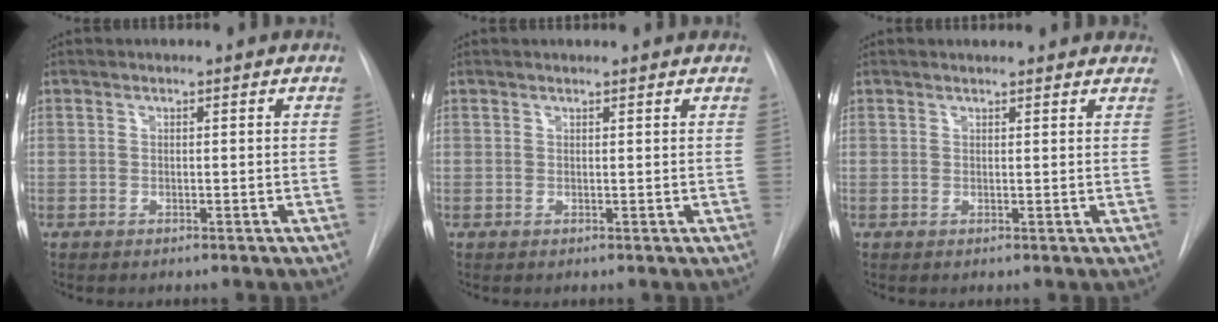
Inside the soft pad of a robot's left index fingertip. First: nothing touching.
{"total": 2.3, "force": [2.2, 0.3, 0.5], "torque": [-0.013, 0.017, 0.024]}
{"total": 7.0, "force": [6.4, 1.9, 1.8], "torque": [-0.013, 0.015, 0.060]}